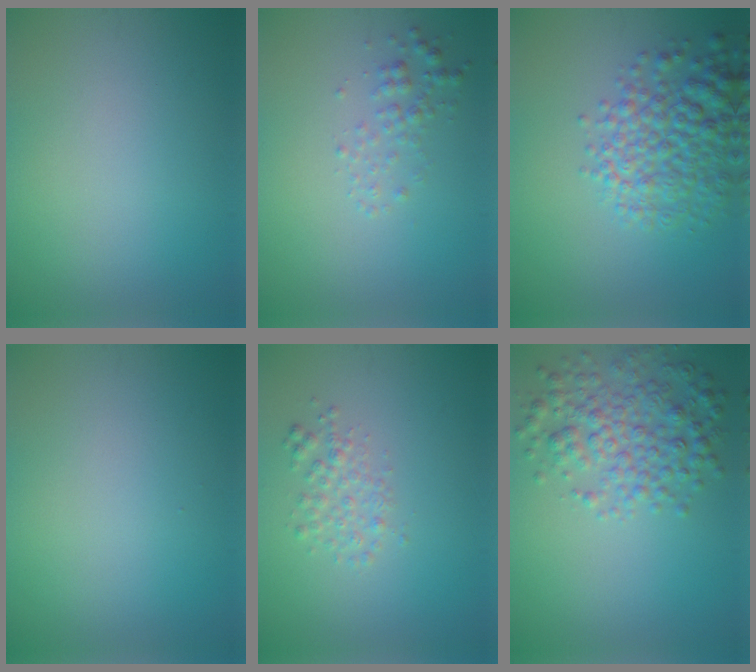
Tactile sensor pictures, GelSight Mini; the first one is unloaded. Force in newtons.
{"total": 1.7, "press": 1.7, "slide": 0.0}
{"total": 5.8, "press": 5.8, "slide": 0.3}
{"total": 0.0}
{"total": 2.0, "press": 2.0, "slide": 0.1}
{"total": 4.8, "press": 4.8, "slide": 0.1}